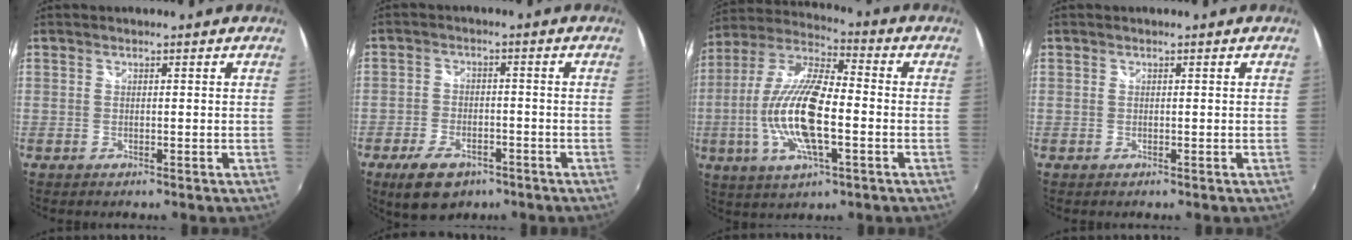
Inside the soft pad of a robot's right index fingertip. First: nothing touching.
{"total": 9.4, "force": [-6.0, 5.1, 5.1], "torque": [-0.124, -0.008, -0.098]}
{"total": 17.1, "force": [-3.3, 5.5, 15.8], "torque": [-0.316, -0.005, -0.068]}
{"total": 0.0}